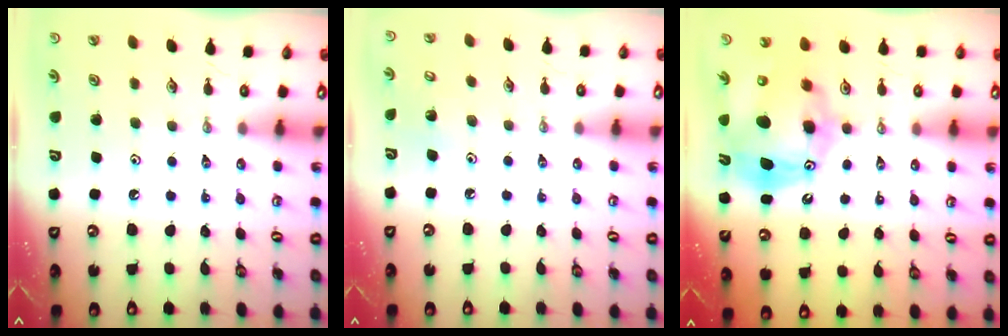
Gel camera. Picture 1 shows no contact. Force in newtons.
{"total": 2.9, "press": 2.9, "slide": 0.3}
{"total": 15.5, "press": 15.3, "slide": 2.8}